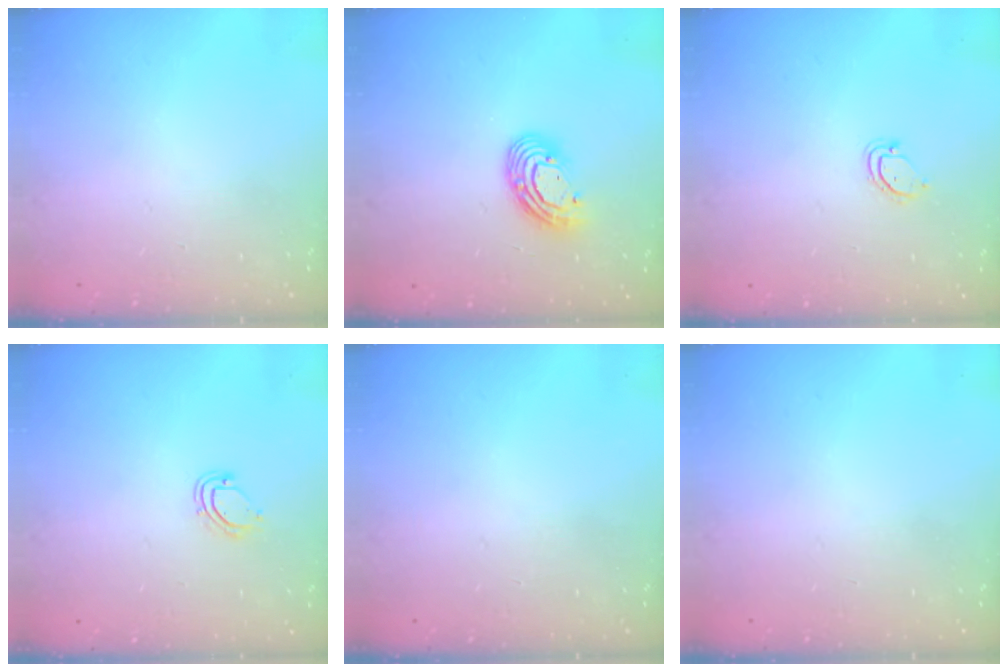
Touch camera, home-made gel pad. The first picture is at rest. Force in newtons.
{"total": 10.1, "press": 10.0, "slide": 1.1}
{"total": 3.0, "press": 3.0, "slide": 0.2}
{"total": 5.2, "press": 5.2, "slide": 0.4}
{"total": 0.0}
{"total": 0.0}